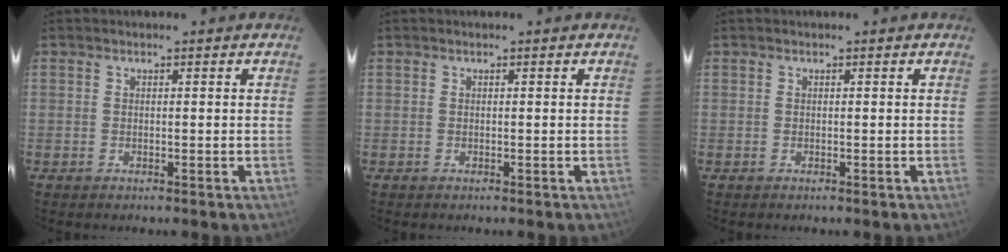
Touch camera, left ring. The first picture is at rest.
{"total": 0.0}
{"total": 0.0}